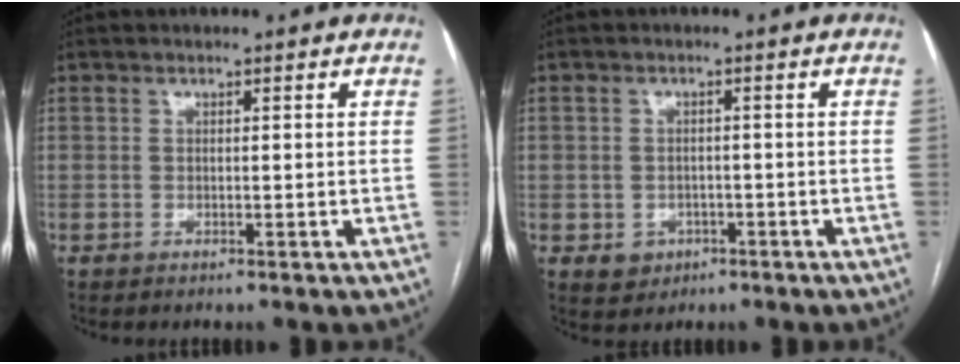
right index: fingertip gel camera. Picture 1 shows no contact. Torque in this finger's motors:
{"motor_torque": [-0.48, -0.03, -1.05, -0.21]}